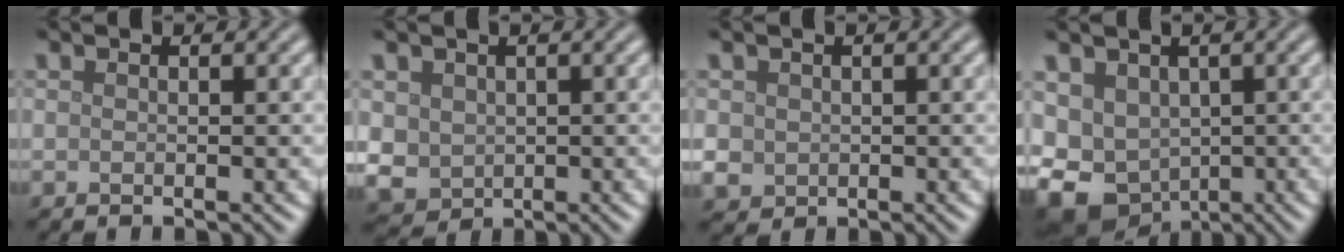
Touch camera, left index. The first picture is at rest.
{"total": 3.0, "force": [0.5, 2.6, 1.3], "torque": [-0.039, -0.007, 0.017]}
{"total": 1.9, "force": [0.2, 1.7, 0.6], "torque": [-0.014, -0.005, 0.004]}
{"total": 9.4, "force": [-2.5, 7.6, 5.0], "torque": [-0.094, -0.032, -0.030]}